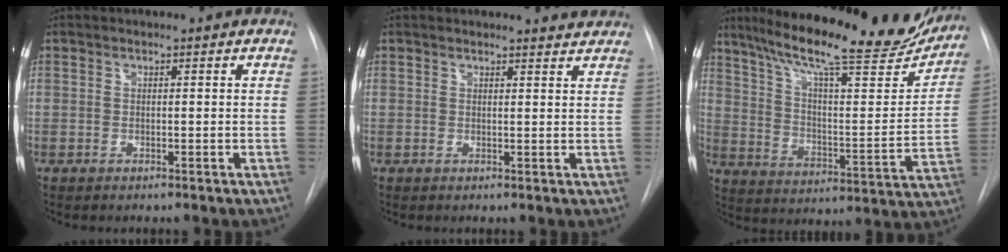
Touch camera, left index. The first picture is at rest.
{"total": 2.0, "force": [2.0, 0.0, -0.1], "torque": [-0.005, -0.012, 0.010]}
{"total": 25.6, "force": [21.3, 4.3, 13.6], "torque": [-0.217, -0.033, 0.296]}